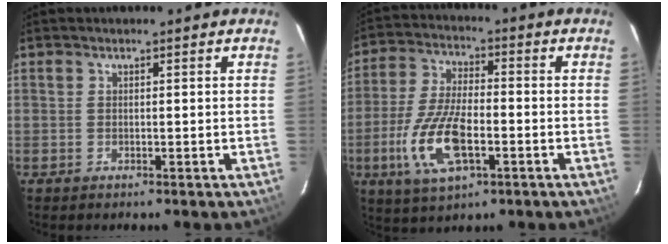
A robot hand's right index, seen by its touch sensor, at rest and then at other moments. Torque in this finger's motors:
{"motor_torque": [1.70, -0.44, 0.84, 0.15]}